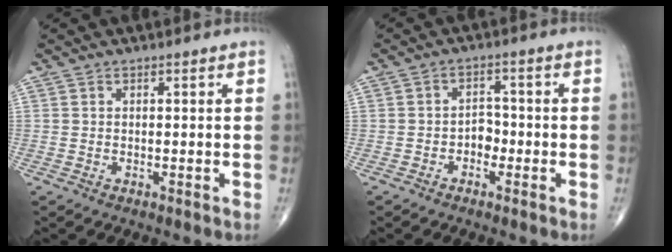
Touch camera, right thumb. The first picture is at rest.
{"total": 3.1, "force": [-1.3, 2.2, 1.6], "torque": [-0.005, 0.016, -0.028]}